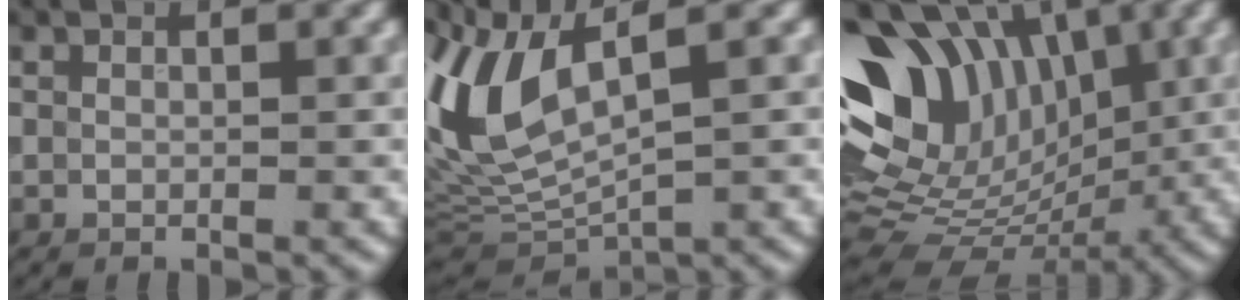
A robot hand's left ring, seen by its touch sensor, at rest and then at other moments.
{"total": 9.8, "force": [3.0, 4.2, 8.3], "torque": [-0.203, 0.008, 0.057]}
{"total": 13.4, "force": [3.4, 9.5, 8.8], "torque": [-0.166, 0.019, 0.069]}